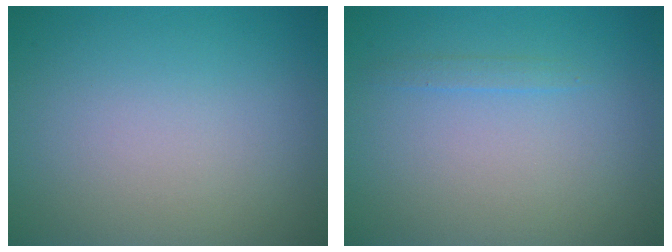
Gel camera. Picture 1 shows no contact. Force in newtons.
{"total": 0.7, "press": 0.7, "slide": 0.1}